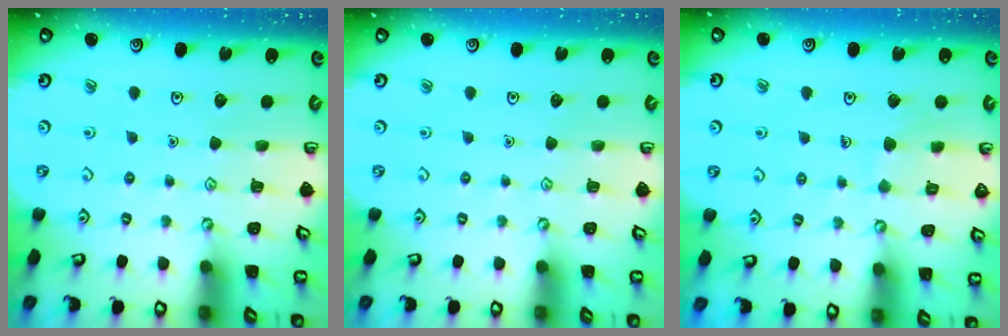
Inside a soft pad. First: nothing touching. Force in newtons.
{"total": 0.0}
{"total": 5.7, "press": 5.7, "slide": 0.5}